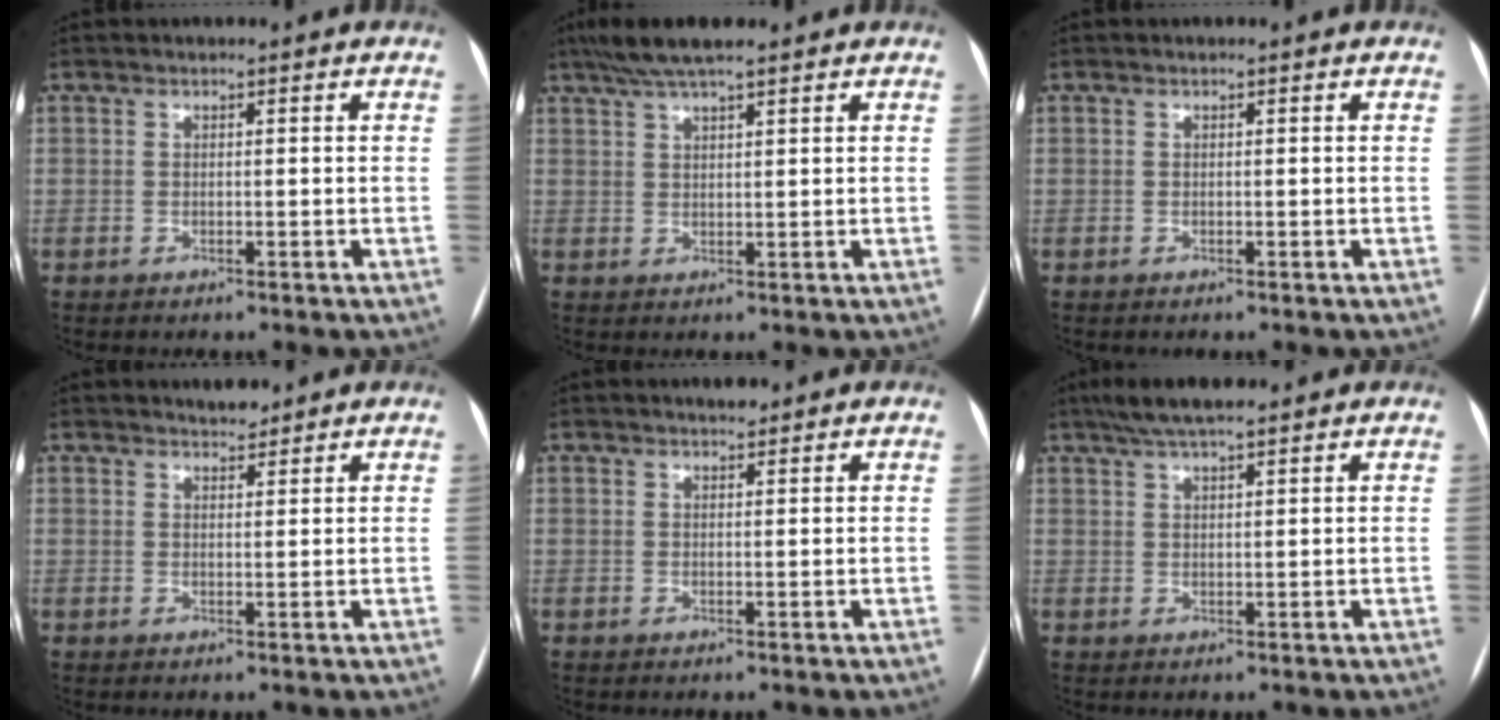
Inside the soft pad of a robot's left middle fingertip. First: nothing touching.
{"total": 7.0, "force": [5.5, 0.8, 4.3], "torque": [-0.076, 0.034, 0.093]}
{"total": 0.0}
{"total": 2.1, "force": [1.9, 0.6, 0.5], "torque": [-0.012, 0.000, 0.032]}
{"total": 1.4, "force": [1.2, 0.4, 0.6], "torque": [-0.014, 0.003, 0.020]}
{"total": 6.4, "force": [5.0, 0.8, 3.9], "torque": [-0.067, 0.027, 0.086]}